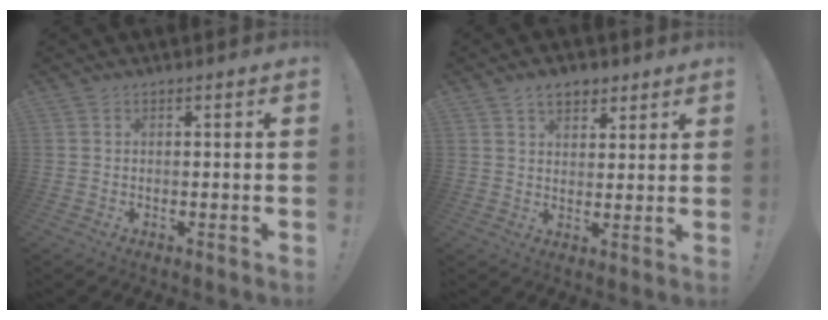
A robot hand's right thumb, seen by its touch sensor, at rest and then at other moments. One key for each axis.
{"total": 6.4, "fx": 4.1, "fy": 3.9, "fz": 3.0, "tx": -0.035, "ty": -0.014, "tz": 0.074}